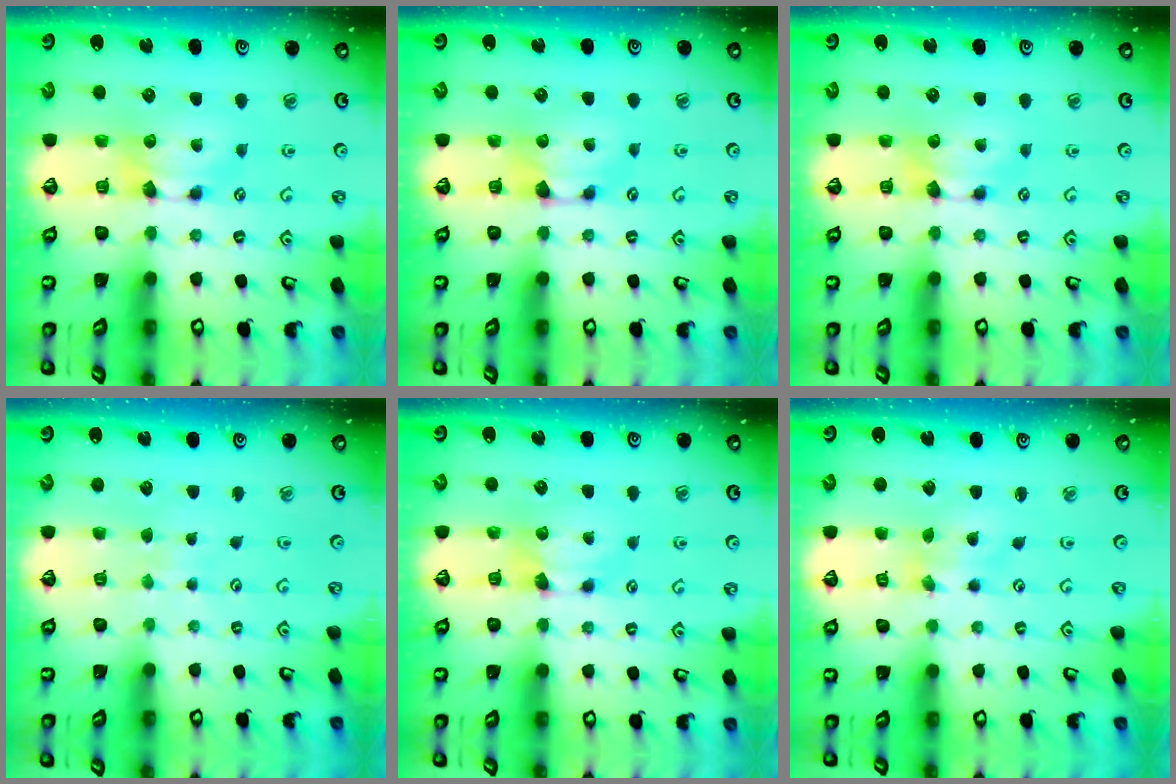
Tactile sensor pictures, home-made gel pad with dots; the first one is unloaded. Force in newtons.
{"total": 0.9, "press": 0.6, "slide": 0.7}
{"total": 0.0}
{"total": 4.3, "press": 4.3, "slide": 0.4}
{"total": 1.1, "press": 0.4, "slide": 1.0}
{"total": 1.9, "press": 1.5, "slide": 1.2}